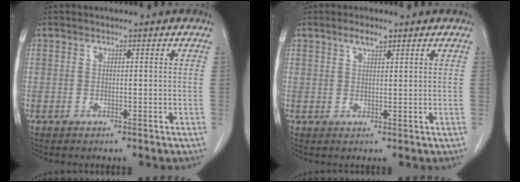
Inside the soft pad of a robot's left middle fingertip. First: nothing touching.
{"total": 2.2, "force": [1.6, 0.5, 1.5], "torque": [-0.032, 0.002, 0.030]}